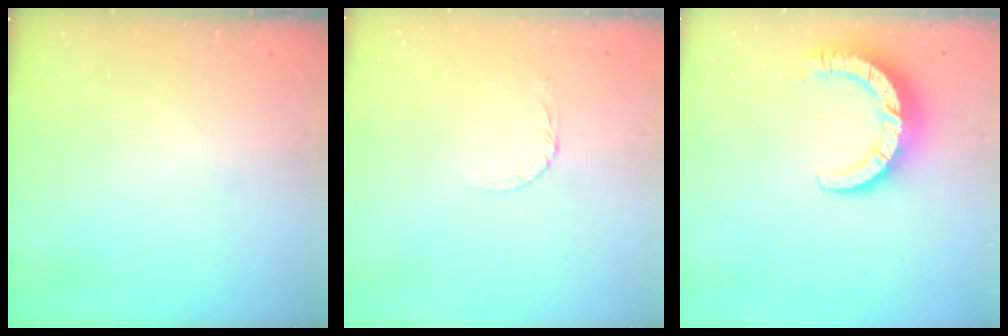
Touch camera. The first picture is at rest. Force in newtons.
{"total": 2.6, "press": 2.6, "slide": 0.1}
{"total": 9.0, "press": 9.0, "slide": 0.9}